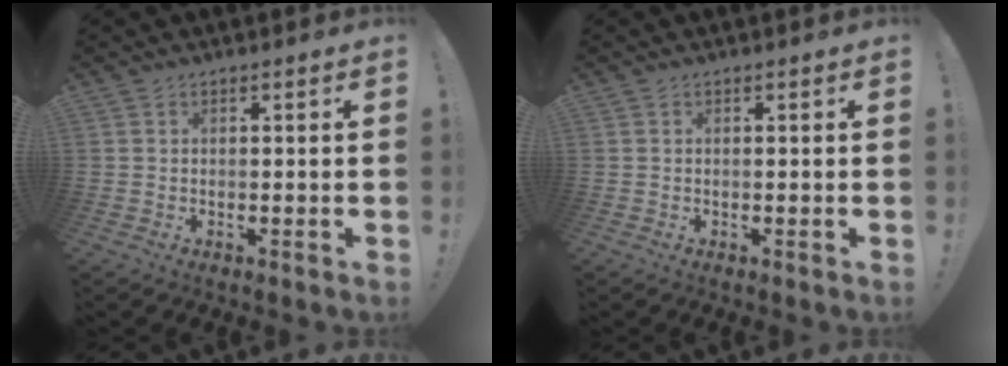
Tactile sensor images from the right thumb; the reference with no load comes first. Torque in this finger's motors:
{"motor_torque": [0.04, 0.16, -0.03, 0.09, -0.01]}